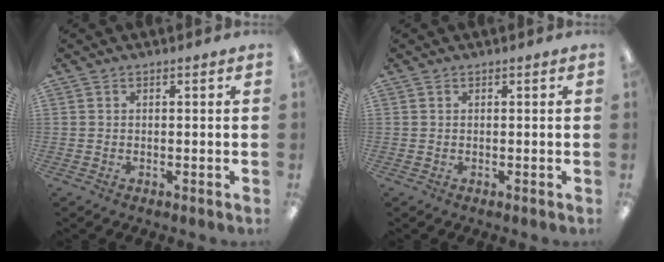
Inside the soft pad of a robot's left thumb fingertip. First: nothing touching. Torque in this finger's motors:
{"motor_torque": [-0.04, 0.04, 0.00, 0.00, 0.00]}